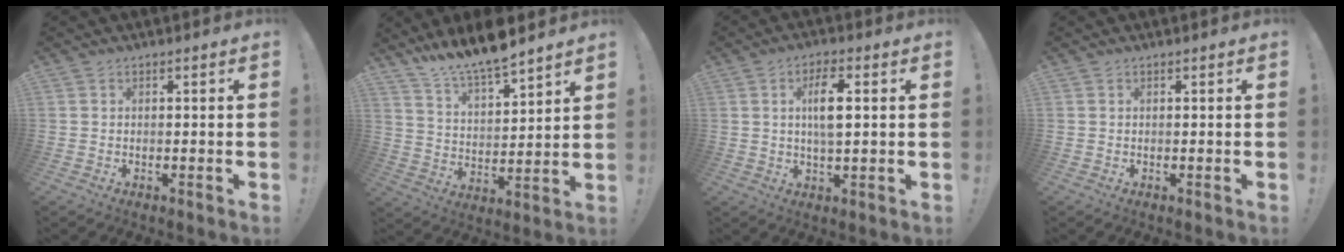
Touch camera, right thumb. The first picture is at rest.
{"total": 11.3, "force": [10.6, 1.8, 3.6], "torque": [-0.086, -0.085, 0.191]}
{"total": 7.9, "force": [1.7, 3.1, 7.0], "torque": [-0.110, -0.002, 0.023]}
{"total": 0.0}